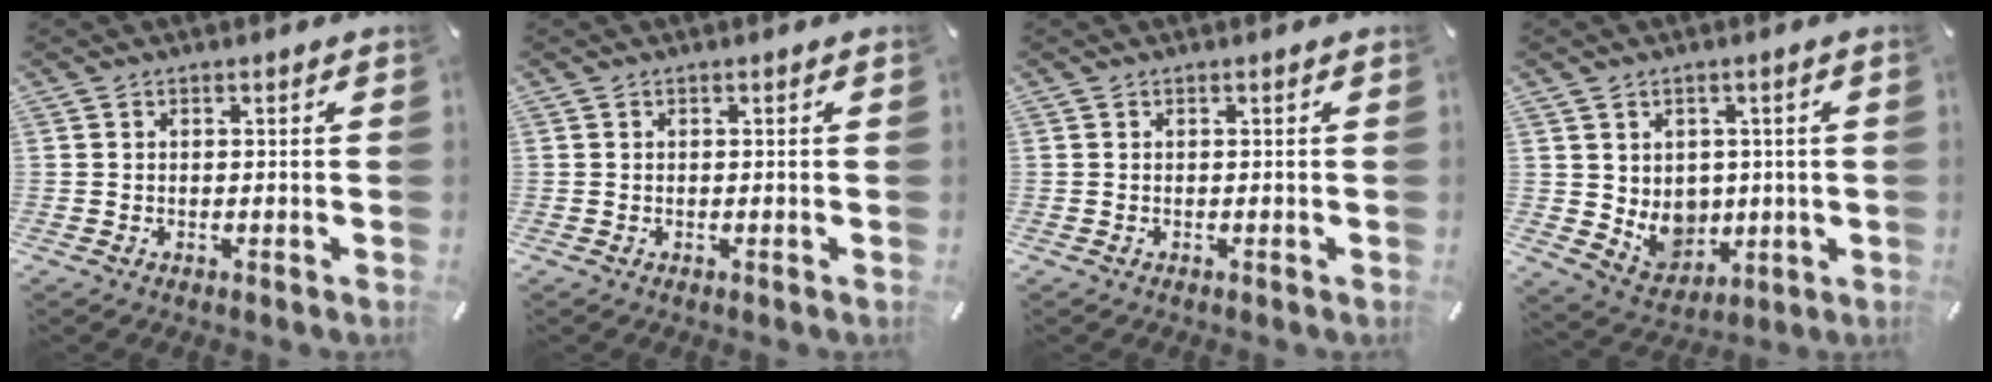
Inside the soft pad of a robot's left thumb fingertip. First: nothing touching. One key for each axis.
{"total": 0.0}
{"total": 0.0}
{"total": 7.1, "fx": 1.5, "fy": 6.7, "fz": 1.7, "tx": -0.035, "ty": -0.021, "tz": 0.037}